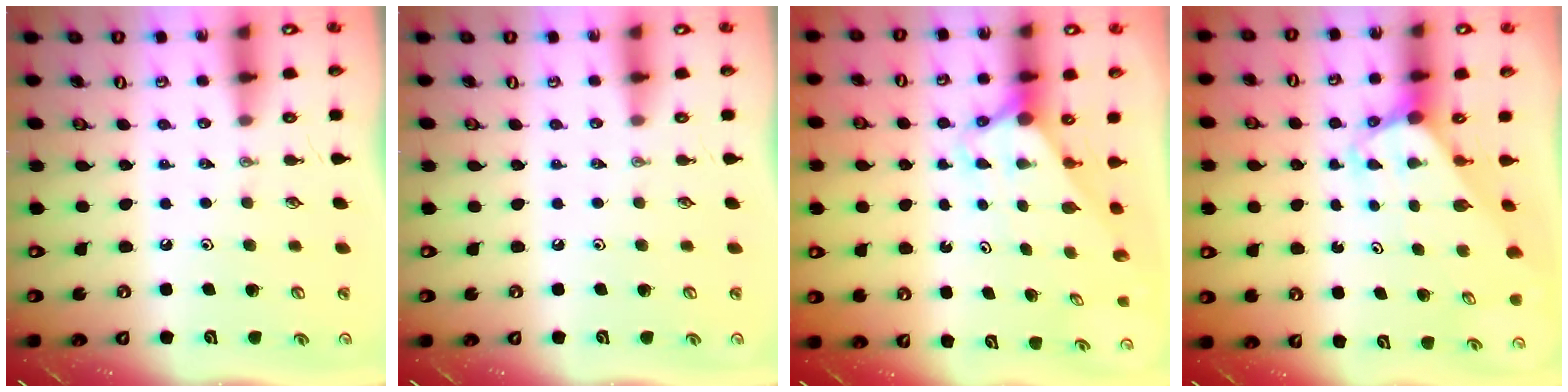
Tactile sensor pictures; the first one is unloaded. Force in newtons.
{"total": 0.0}
{"total": 2.8, "press": 2.8, "slide": 0.0}
{"total": 3.3, "press": 3.3, "slide": 0.3}